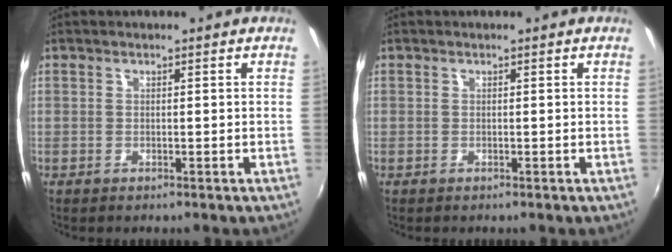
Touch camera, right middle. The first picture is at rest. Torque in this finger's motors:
{"motor_torque": [0.02, -0.02, -0.07, 0.00]}